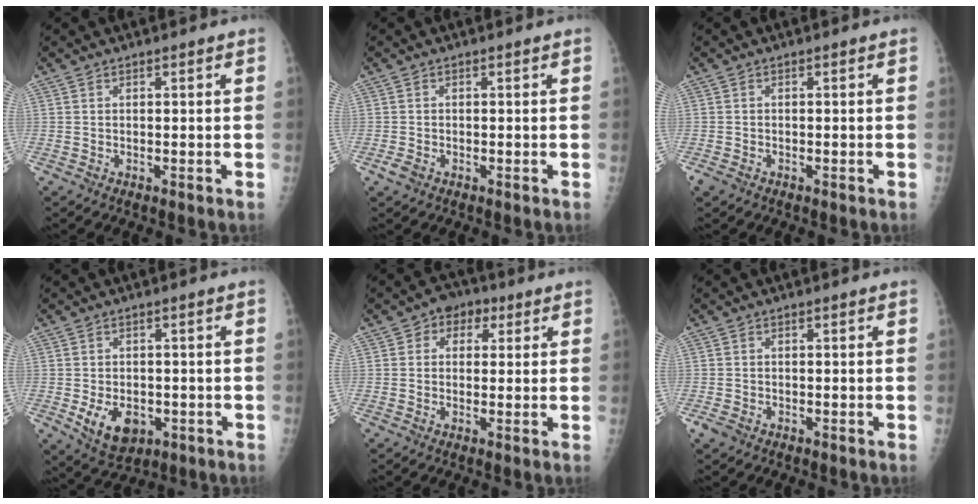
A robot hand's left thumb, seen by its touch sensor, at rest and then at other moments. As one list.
[{"total": 1.7, "force": [-0.8, 1.1, 0.9], "torque": [-0.019, -0.001, -0.015]}, {"total": 1.6, "force": [-1.0, 1.1, 0.7], "torque": [-0.016, -0.001, -0.017]}, {"total": 7.8, "force": [-2.4, 5.3, 5.2], "torque": [-0.068, 0.002, -0.026]}, {"total": 5.6, "force": [1.9, 4.4, 2.9], "torque": [-0.009, 0.006, 0.021]}, {"total": 2.0, "force": [-1.1, 1.4, 0.9], "torque": [-0.016, 0.000, -0.019]}]